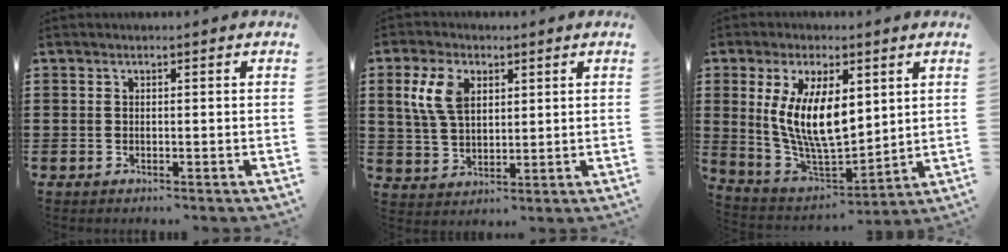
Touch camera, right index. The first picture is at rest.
{"total": 6.7, "force": [2.4, 4.0, 4.8], "torque": [-0.122, 0.006, 0.041]}
{"total": 10.8, "force": [2.5, 4.7, 9.4], "torque": [-0.204, -0.008, 0.044]}